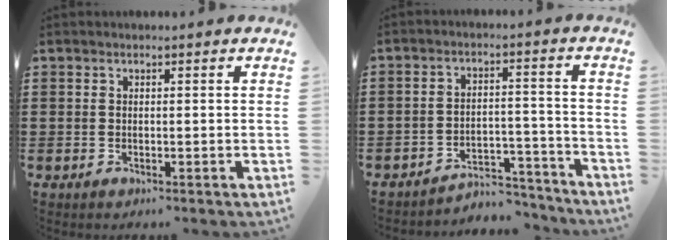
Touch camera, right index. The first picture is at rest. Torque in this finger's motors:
{"motor_torque": [0.72, -1.02, -0.18, -0.21]}